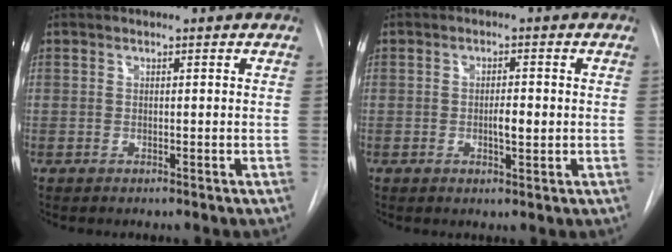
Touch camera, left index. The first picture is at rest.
{"total": 2.9, "force": [-1.4, 0.6, 2.5], "torque": [-0.042, -0.005, -0.018]}